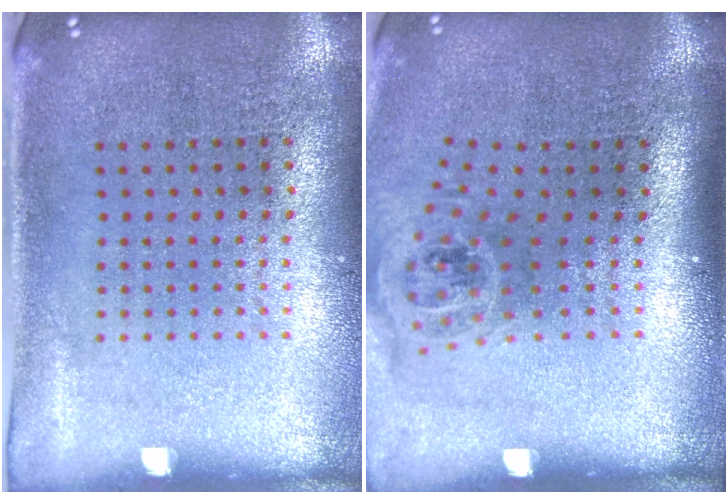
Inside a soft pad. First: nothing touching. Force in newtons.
{"total": 1.3, "press": 1.0, "slide": 0.8}